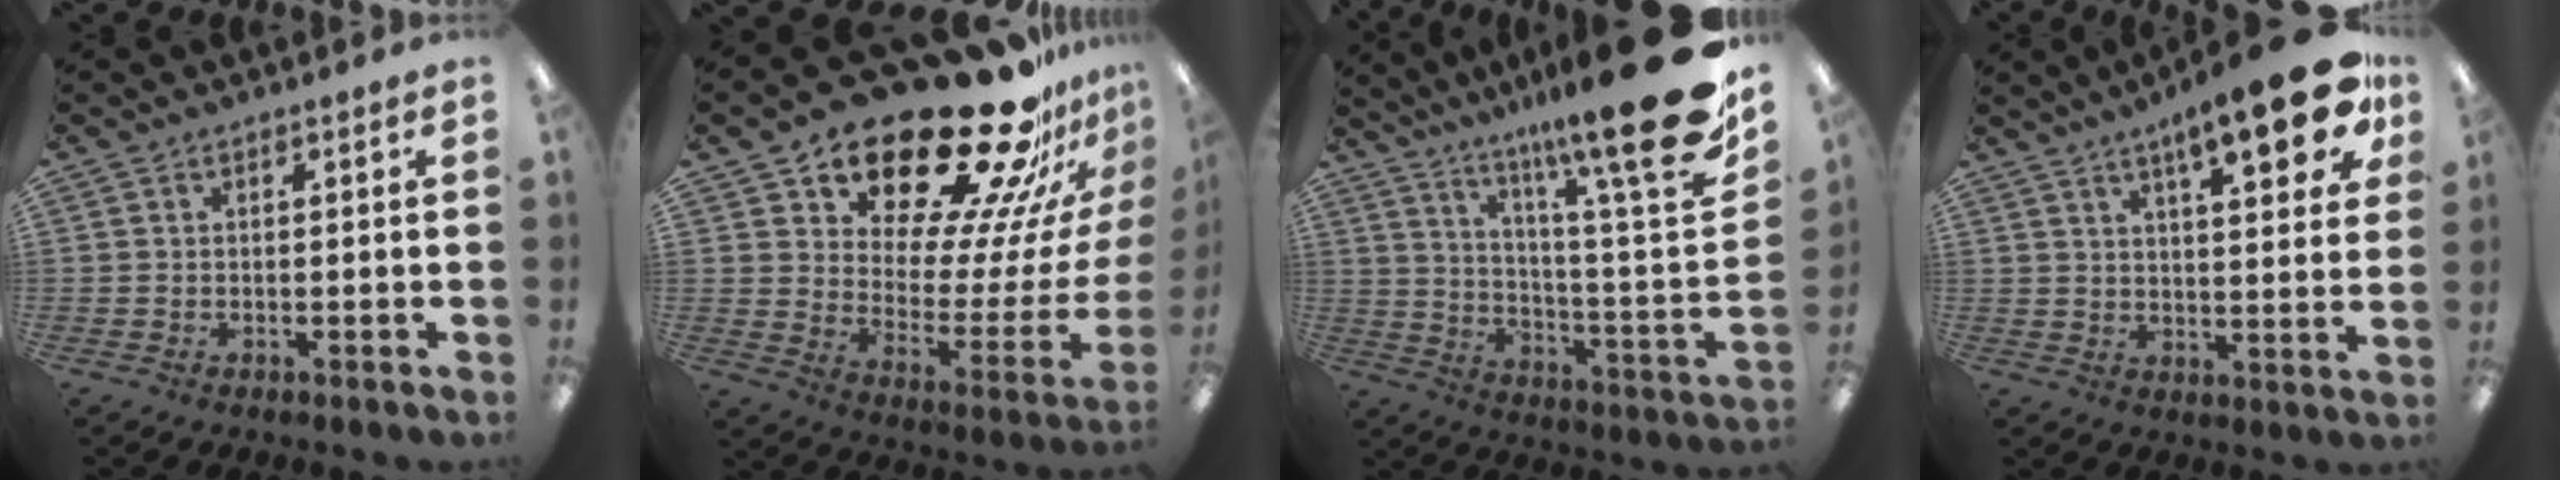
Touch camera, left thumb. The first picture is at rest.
{"total": 28.5, "force": [22.9, 10.5, 13.3], "torque": [-0.180, -0.179, 0.388]}
{"total": 24.1, "force": [15.6, 3.6, 17.9], "torque": [-0.252, -0.118, 0.249]}
{"total": 15.9, "force": [9.1, 4.2, 12.4], "torque": [-0.171, -0.044, 0.137]}